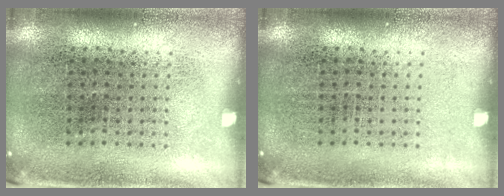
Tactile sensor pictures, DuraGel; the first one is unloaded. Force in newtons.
{"total": 0.0}